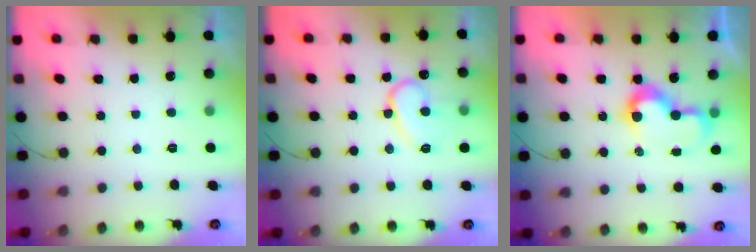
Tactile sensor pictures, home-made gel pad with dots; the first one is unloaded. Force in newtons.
{"total": 11.6, "press": 11.5, "slide": 1.1}
{"total": 9.2, "press": 9.2, "slide": 0.4}